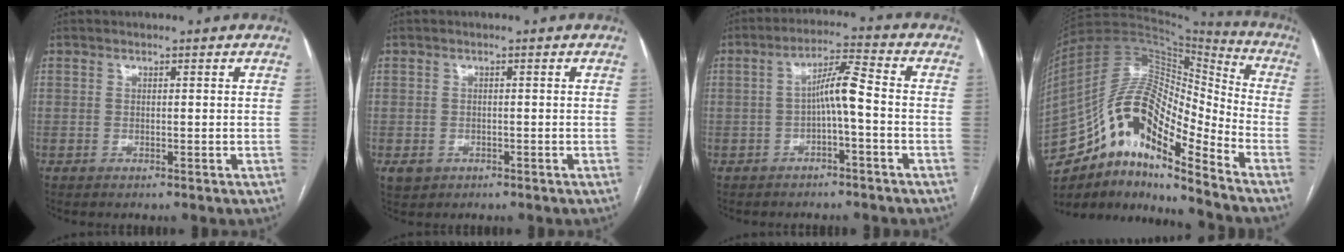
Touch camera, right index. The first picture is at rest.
{"total": 2.3, "force": [-0.9, 2.0, 0.7], "torque": [-0.009, 0.002, -0.005]}
{"total": 5.6, "force": [-1.1, 0.4, 5.5], "torque": [-0.094, 0.024, -0.019]}
{"total": 20.1, "force": [-12.2, 5.6, 15.0], "torque": [-0.291, 0.035, -0.209]}